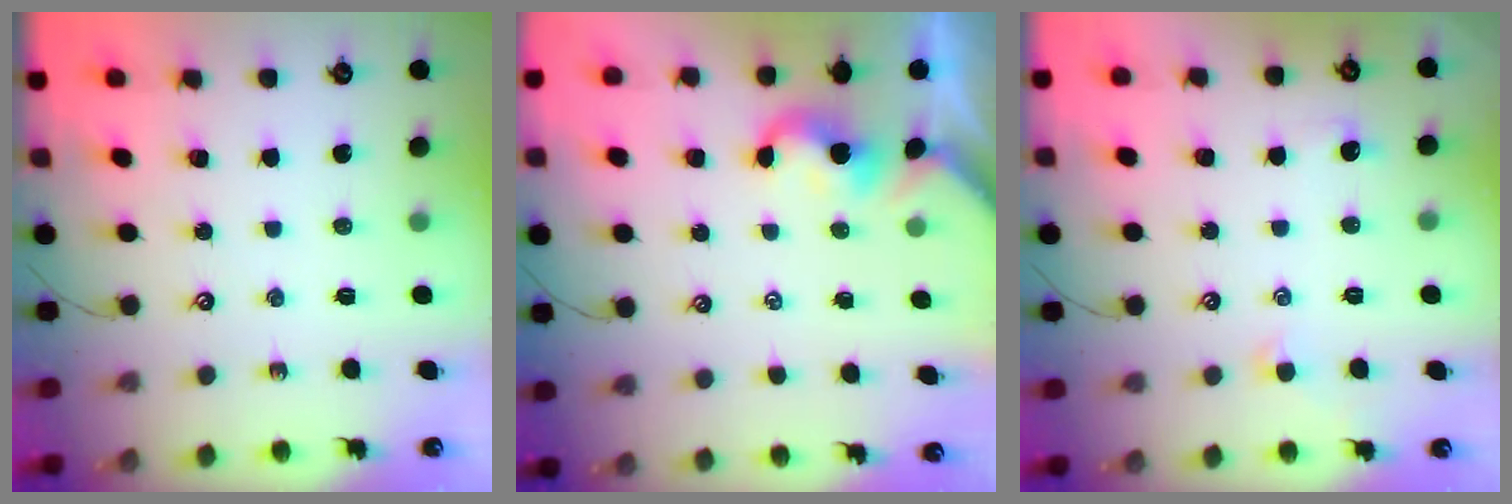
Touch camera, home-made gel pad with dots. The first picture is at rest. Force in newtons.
{"total": 3.2, "press": 3.2, "slide": 0.1}
{"total": 0.6, "press": 0.1, "slide": 0.6}